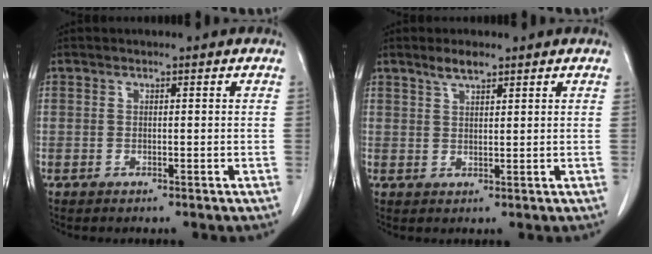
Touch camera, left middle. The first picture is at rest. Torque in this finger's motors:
{"motor_torque": [0.43, -0.38, 0.00, 0.02]}